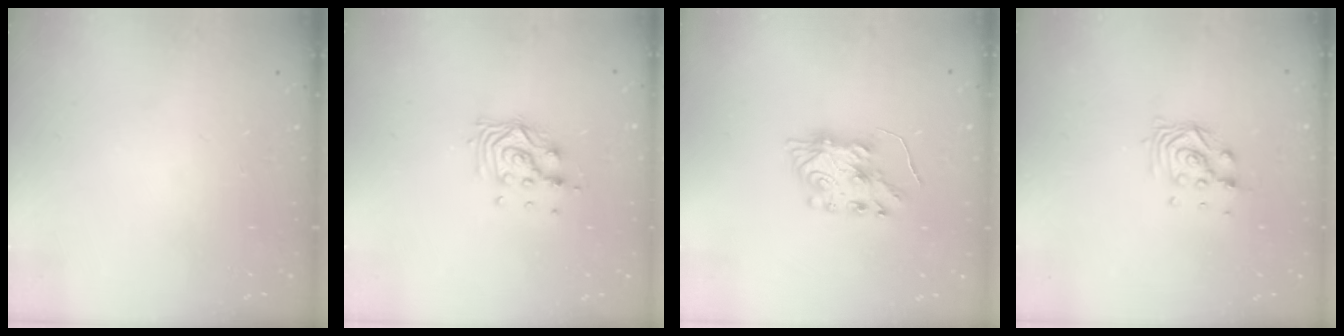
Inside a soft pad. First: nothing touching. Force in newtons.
{"total": 10.7, "press": 10.7, "slide": 0.7}
{"total": 7.3, "press": 7.3, "slide": 0.5}
{"total": 6.6, "press": 6.5, "slide": 0.5}